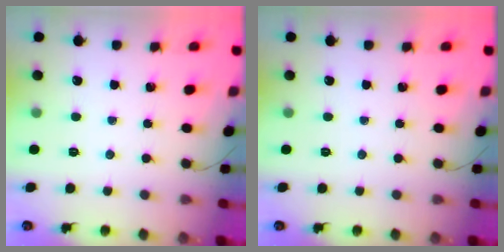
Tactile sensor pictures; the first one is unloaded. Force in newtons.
{"total": 0.0}